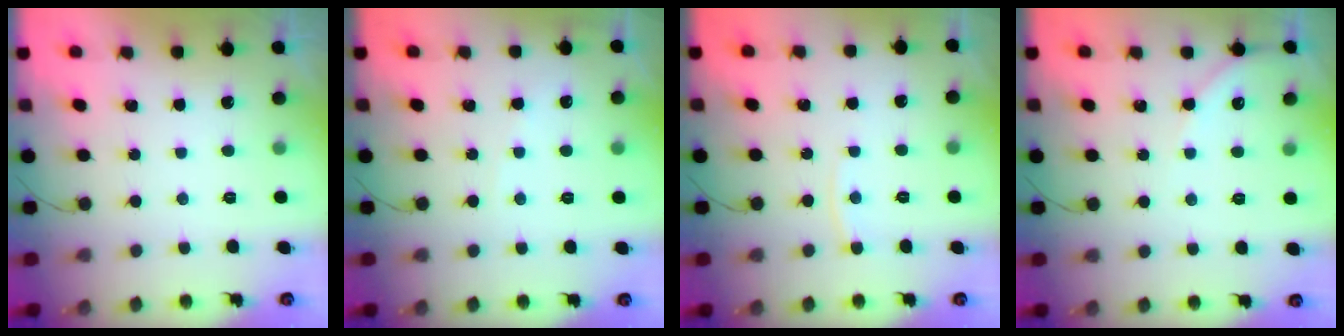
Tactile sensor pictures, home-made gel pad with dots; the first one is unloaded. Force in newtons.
{"total": 2.3, "press": 2.3, "slide": 0.4}
{"total": 3.6, "press": 3.6, "slide": 0.5}
{"total": 4.1, "press": 4.1, "slide": 0.5}